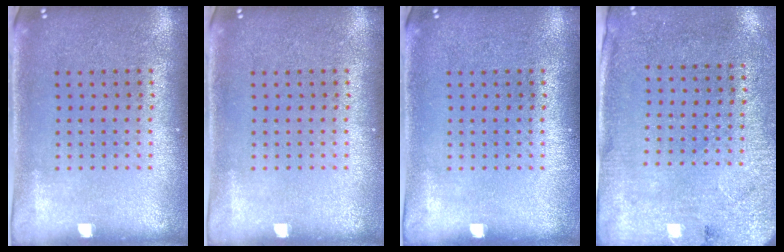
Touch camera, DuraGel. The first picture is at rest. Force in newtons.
{"total": 0.0}
{"total": 0.0}
{"total": 2.7, "press": 2.2, "slide": 1.6}